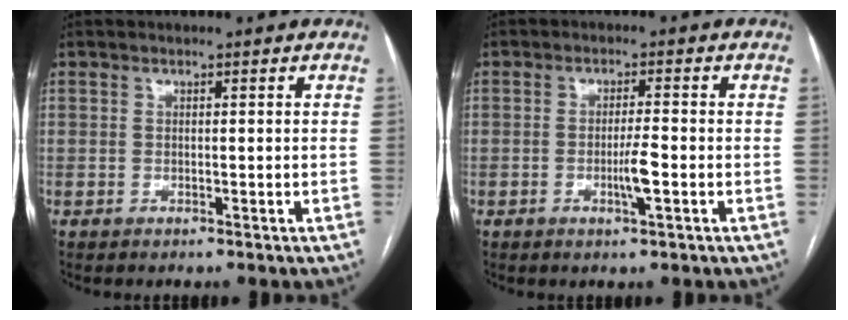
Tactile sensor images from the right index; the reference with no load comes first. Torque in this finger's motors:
{"motor_torque": [0.71, 0.24, 0.44, 0.09]}